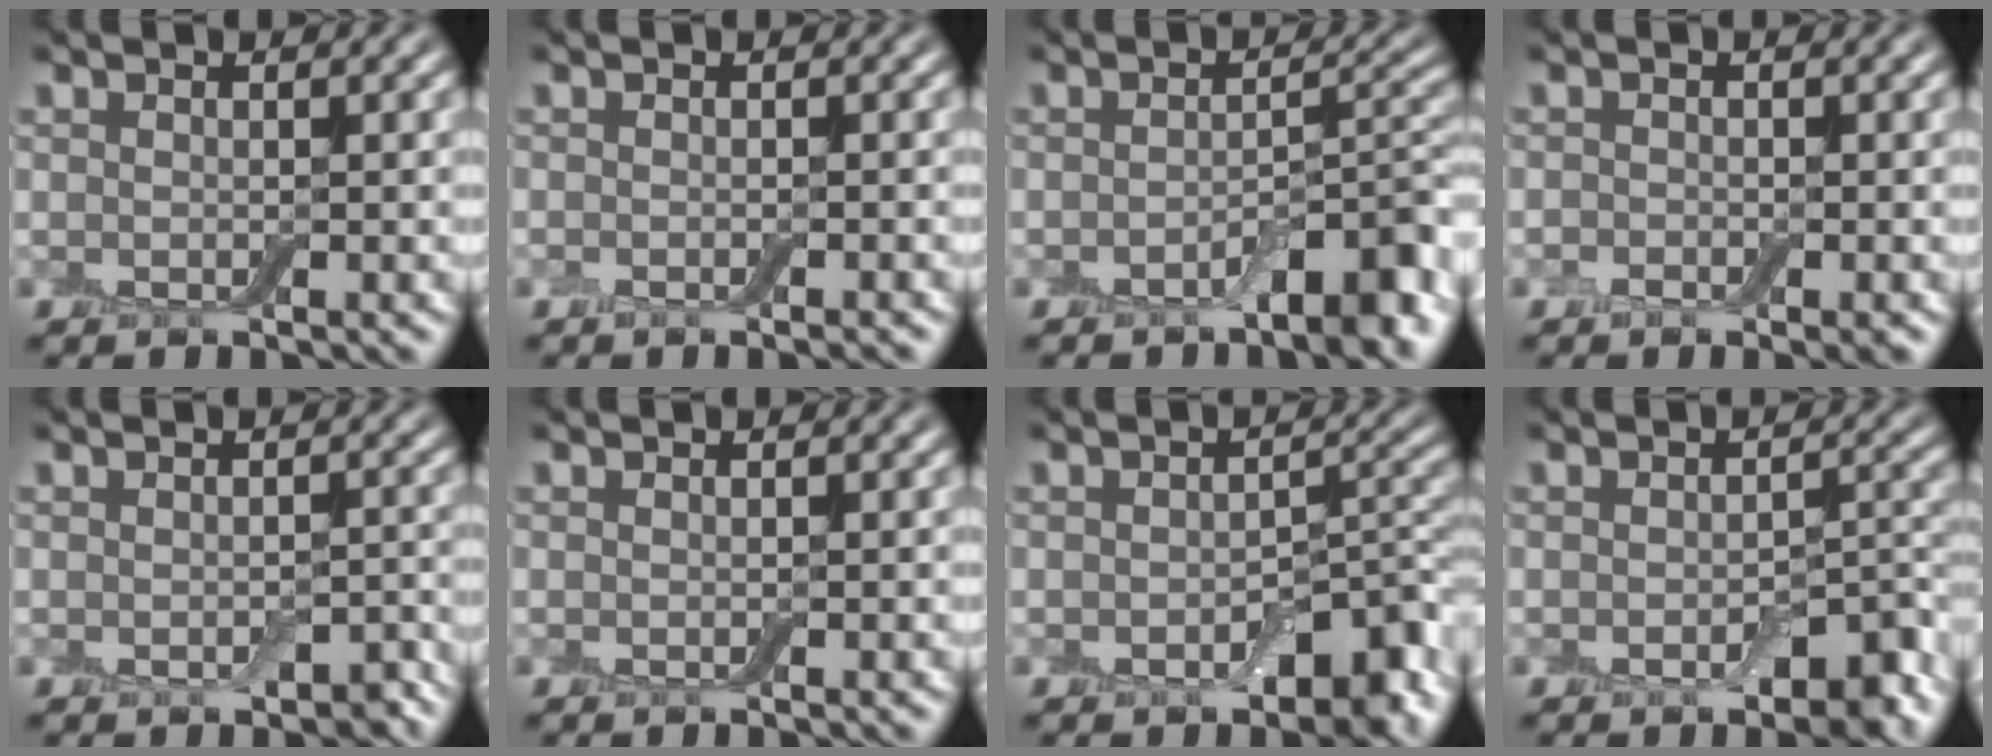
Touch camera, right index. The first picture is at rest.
{"total": 1.0, "force": [-0.8, 0.2, 0.5], "torque": [-0.007, -0.003, -0.012]}
{"total": 4.3, "force": [-2.4, 1.5, 3.2], "torque": [-0.043, 0.009, -0.040]}
{"total": 1.3, "force": [-0.8, 0.7, 0.7], "torque": [-0.011, -0.003, -0.015]}
{"total": 1.9, "force": [-0.9, 1.2, 1.2], "torque": [-0.019, -0.008, -0.009]}
{"total": 0.0}
{"total": 5.5, "force": [-2.3, 3.1, 3.8], "torque": [-0.041, -0.003, -0.036]}
{"total": 4.0, "force": [-1.9, 2.0, 2.9], "torque": [-0.037, -0.002, -0.025]}